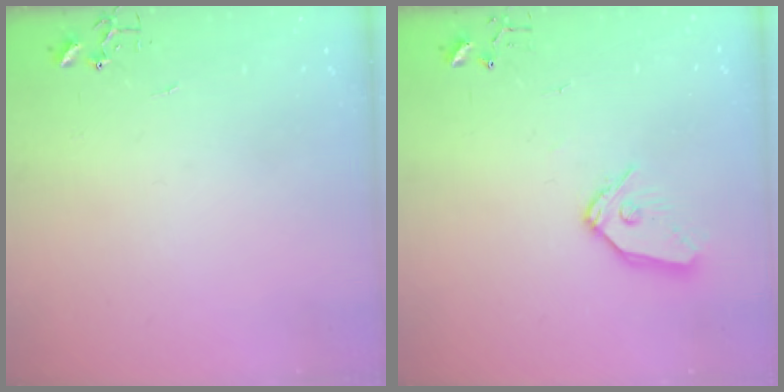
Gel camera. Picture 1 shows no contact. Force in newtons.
{"total": 9.9, "press": 9.8, "slide": 1.2}